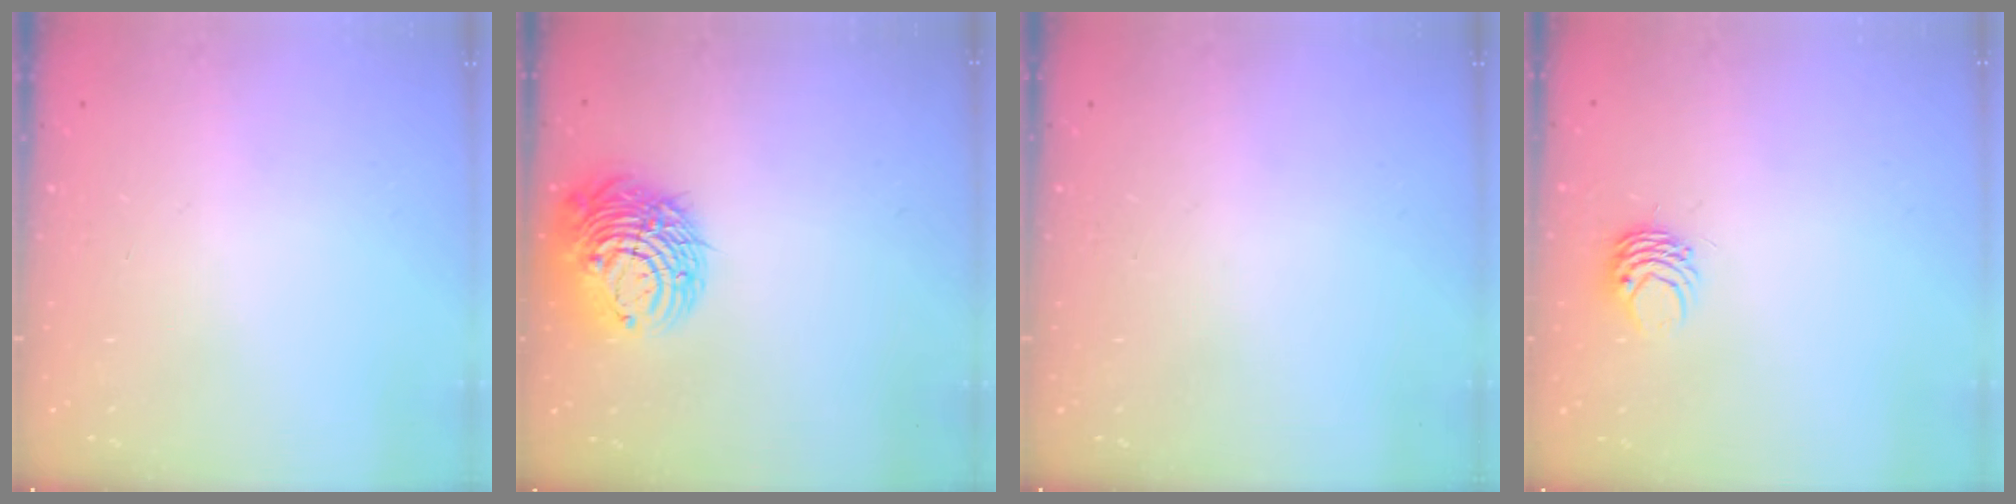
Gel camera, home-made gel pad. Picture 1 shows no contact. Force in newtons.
{"total": 13.6, "press": 13.4, "slide": 1.9}
{"total": 0.0}
{"total": 4.7, "press": 4.7, "slide": 0.4}